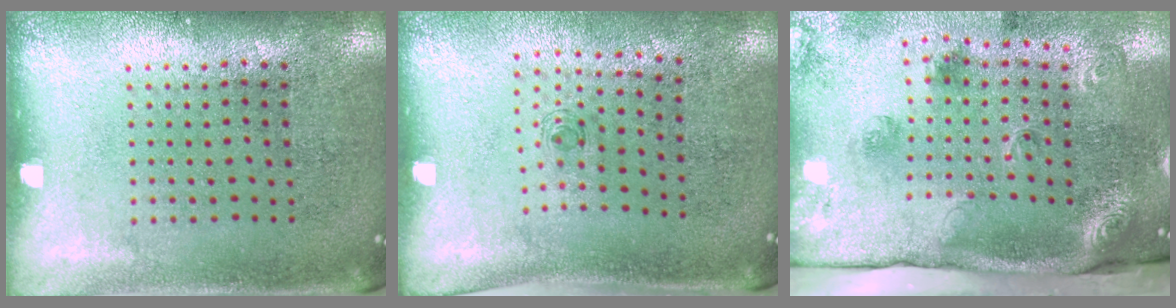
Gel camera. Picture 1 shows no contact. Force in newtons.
{"total": 0.6, "press": 0.2, "slide": 0.5}
{"total": 2.8, "press": 1.9, "slide": 2.1}